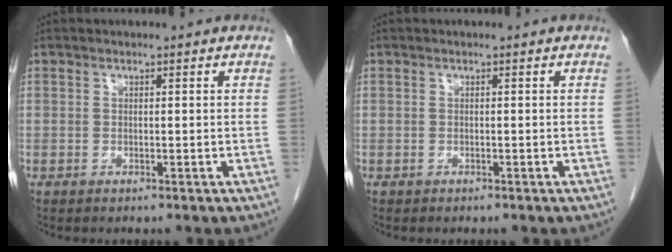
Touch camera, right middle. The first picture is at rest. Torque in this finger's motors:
{"motor_torque": [-0.20, -0.21, -0.04, 0.01]}